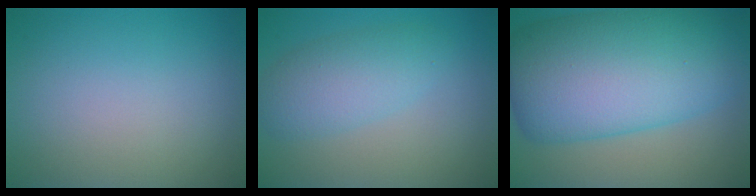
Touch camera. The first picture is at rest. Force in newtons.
{"total": 3.8, "press": 3.8, "slide": 0.1}
{"total": 14.1, "press": 14.1, "slide": 0.1}